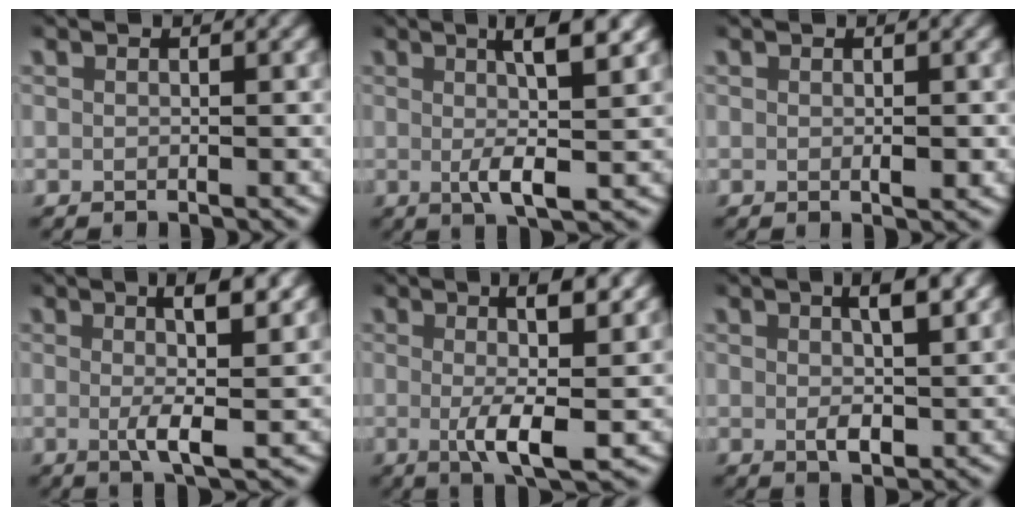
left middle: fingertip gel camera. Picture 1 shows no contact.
{"total": 5.3, "force": [1.1, 0.9, 5.1], "torque": [-0.085, -0.002, 0.022]}
{"total": 0.8, "force": [0.0, 0.3, 0.7], "torque": [-0.010, -0.005, 0.002]}
{"total": 5.0, "force": [0.9, 1.0, 4.8], "torque": [-0.078, -0.003, 0.019]}
{"total": 6.1, "force": [0.4, 1.5, 5.9], "torque": [-0.094, -0.005, 0.013]}
{"total": 4.1, "force": [0.9, 1.6, 3.7], "torque": [-0.053, 0.000, 0.022]}